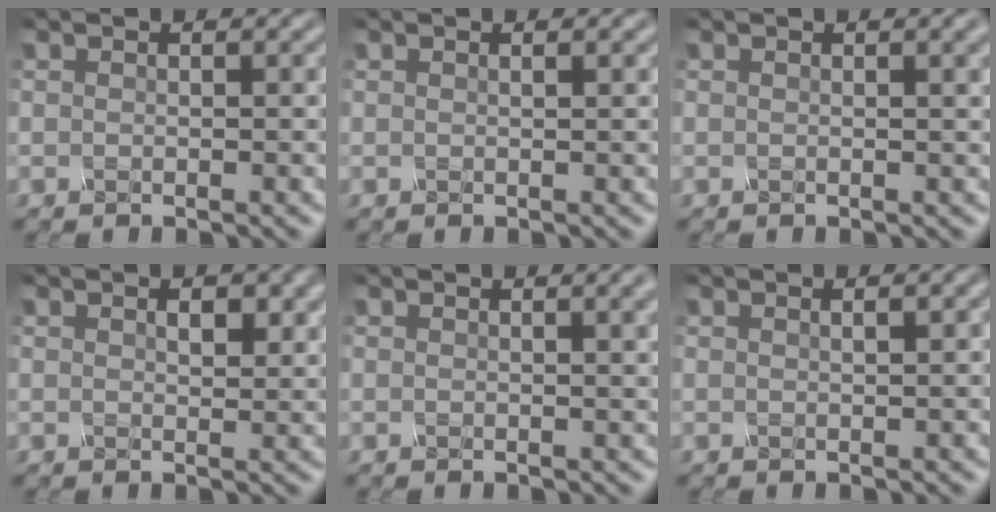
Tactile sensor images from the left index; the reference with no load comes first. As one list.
[{"total": 0.9, "force": [0.4, 0.4, 0.7], "torque": [-0.002, 0.001, -0.002]}, {"total": 3.0, "force": [1.6, 1.2, 2.3], "torque": [-0.016, 0.015, 0.013]}, {"total": 1.9, "force": [0.6, 0.9, 1.5], "torque": [-0.028, -0.001, 0.019]}, {"total": 4.7, "force": [2.4, 2.0, 3.5], "torque": [-0.022, 0.028, 0.012]}, {"total": 1.6, "force": [0.6, 0.7, 1.4], "torque": [-0.005, 0.001, -0.003]}]